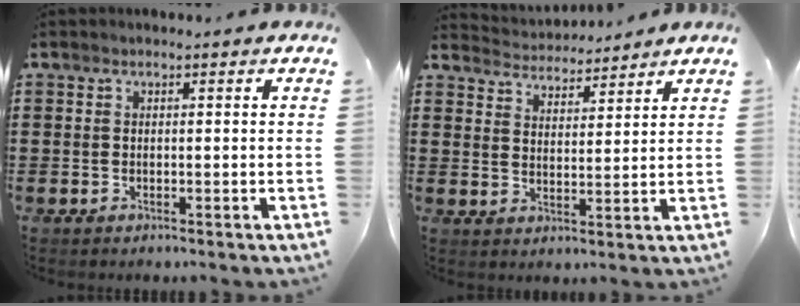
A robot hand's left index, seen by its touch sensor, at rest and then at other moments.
{"total": 3.8, "force": [3.8, 0.3, -0.2], "torque": [-0.014, -0.018, 0.065]}